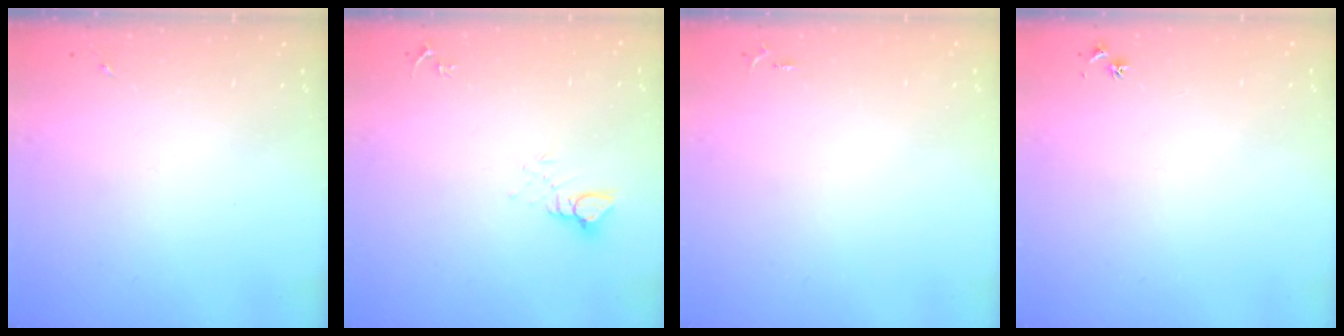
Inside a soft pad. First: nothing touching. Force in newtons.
{"total": 4.2, "press": 4.2, "slide": 0.4}
{"total": 2.5, "press": 2.5, "slide": 0.3}
{"total": 3.0, "press": 2.9, "slide": 0.4}